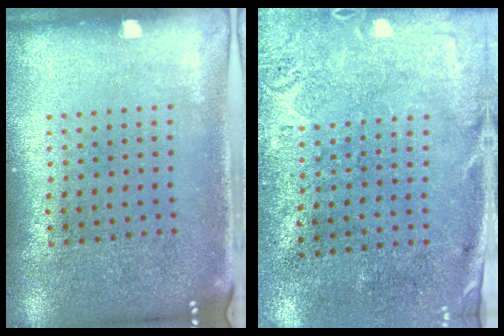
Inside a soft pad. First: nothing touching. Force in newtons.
{"total": 2.8, "press": 2.2, "slide": 1.8}